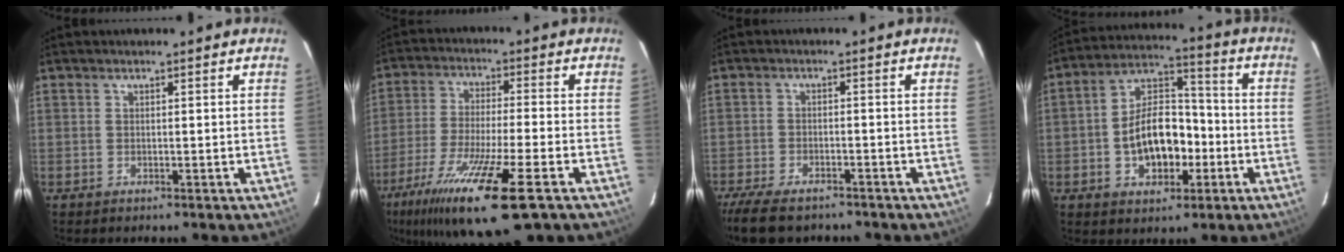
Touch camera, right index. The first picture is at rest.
{"total": 18.5, "force": [-11.0, 2.6, 14.6], "torque": [-0.290, -0.055, -0.197]}
{"total": 10.7, "force": [-8.6, 3.9, 4.8], "torque": [-0.124, -0.029, -0.149]}
{"total": 12.8, "force": [-3.4, 7.9, 9.5], "torque": [-0.181, 0.028, -0.046]}